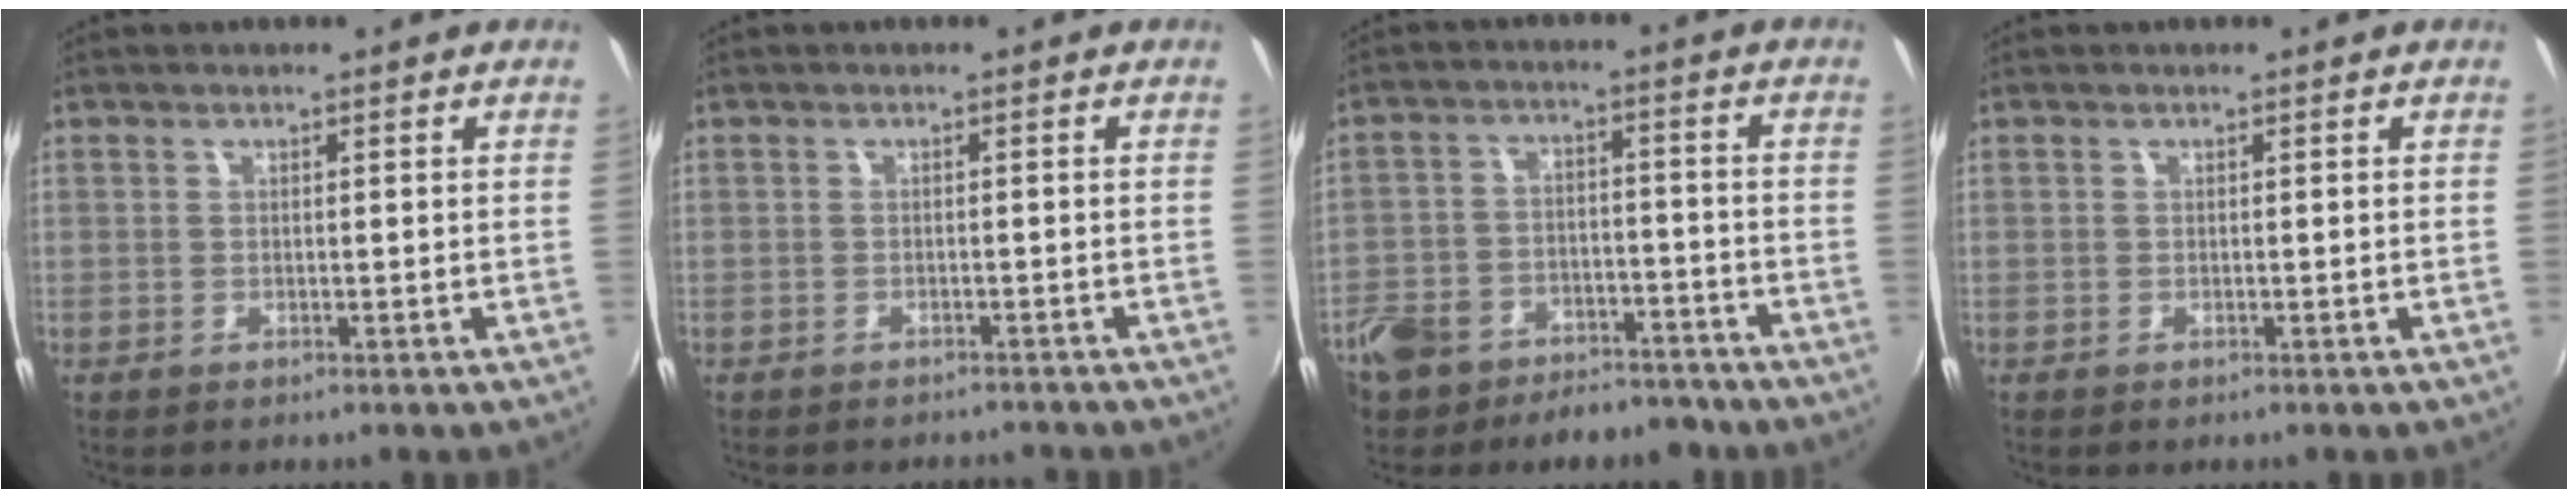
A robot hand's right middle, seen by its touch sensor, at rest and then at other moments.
{"total": 3.8, "force": [-3.6, 1.0, 0.9], "torque": [-0.023, -0.009, -0.049]}
{"total": 15.5, "force": [-10.9, 9.1, 6.1], "torque": [-0.160, 0.015, -0.157]}
{"total": 0.0}